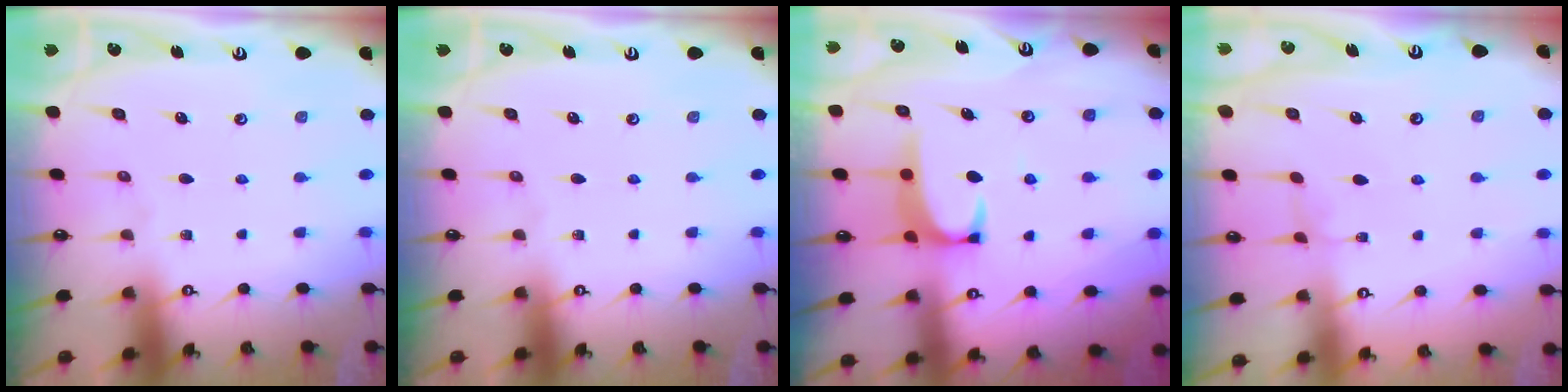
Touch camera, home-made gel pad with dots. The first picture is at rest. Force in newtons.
{"total": 0.0}
{"total": 2.1, "press": 2.0, "slide": 0.3}
{"total": 2.6, "press": 2.6, "slide": 0.2}